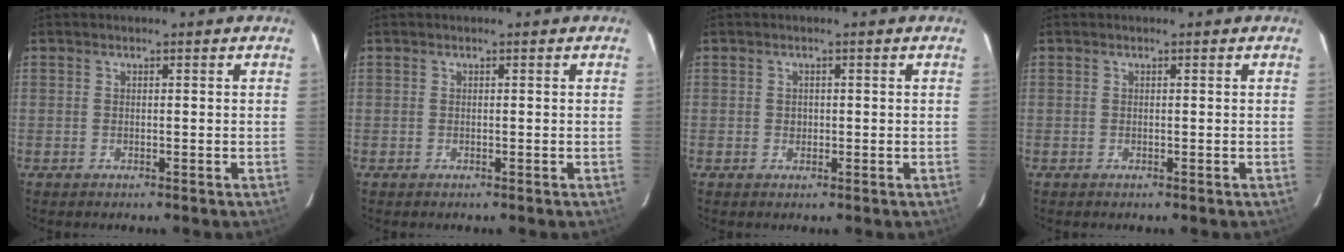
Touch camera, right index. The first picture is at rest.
{"total": 0.0}
{"total": 0.9, "force": [-0.1, 0.8, 0.4], "torque": [-0.006, 0.002, 0.000]}
{"total": 0.0}